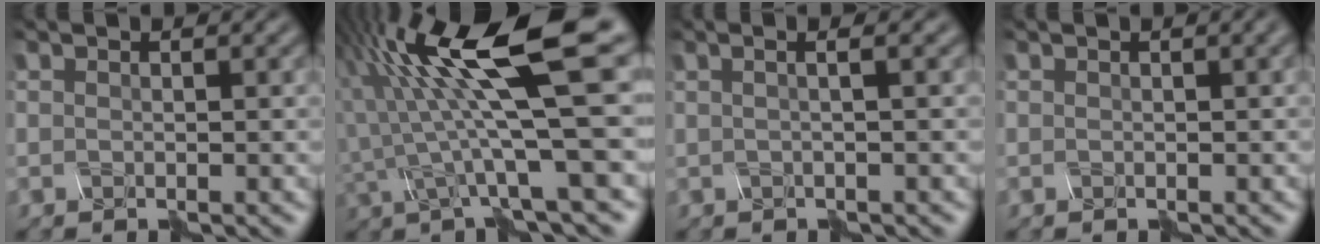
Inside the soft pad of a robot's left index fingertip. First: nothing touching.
{"total": 9.5, "force": [0.3, 0.4, 9.4], "torque": [-0.193, -0.008, 0.042]}
{"total": 1.4, "force": [-0.1, -0.2, 1.3], "torque": [-0.027, -0.005, -0.003]}
{"total": 3.1, "force": [1.5, 1.4, 2.4], "torque": [-0.011, 0.021, 0.017]}